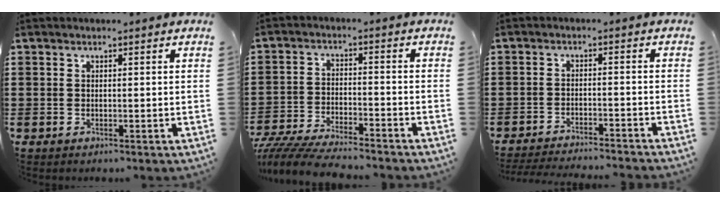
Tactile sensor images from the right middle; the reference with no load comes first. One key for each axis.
{"total": 6.3, "fx": -6.1, "fy": 0.4, "fz": 1.5, "tx": -0.038, "ty": -0.001, "tz": -0.122}
{"total": 3.4, "fx": -3.3, "fy": -0.3, "fz": 0.5, "tx": -0.009, "ty": -0.003, "tz": -0.069}